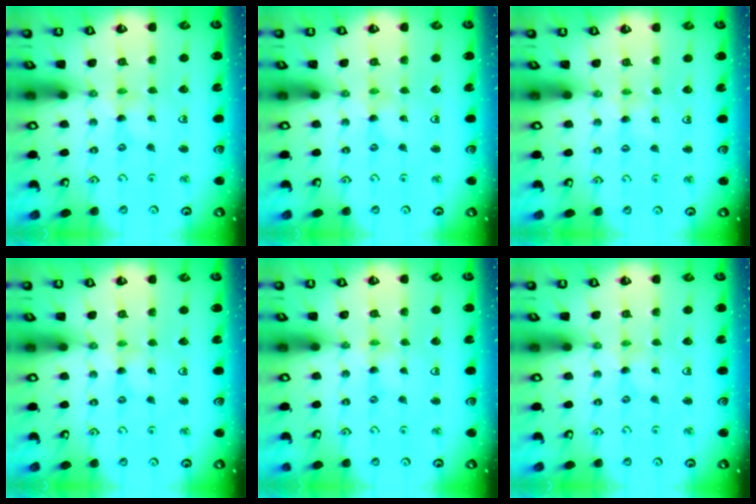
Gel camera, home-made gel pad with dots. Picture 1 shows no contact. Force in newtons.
{"total": 0.0}
{"total": 2.8, "press": 2.8, "slide": 0.3}
{"total": 0.0}
{"total": 0.0}
{"total": 0.0}